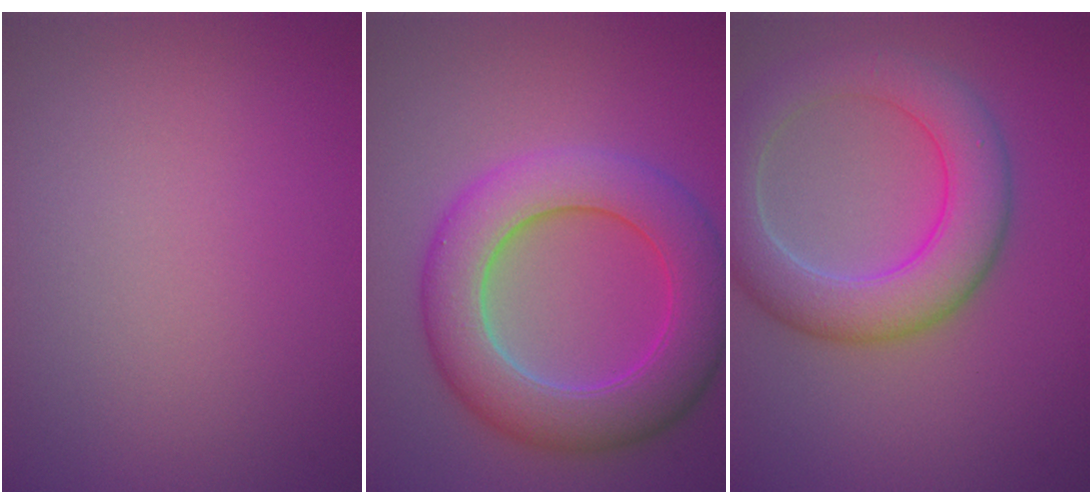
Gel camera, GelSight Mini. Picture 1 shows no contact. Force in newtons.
{"total": 8.3, "press": 8.3, "slide": 0.4}
{"total": 6.8, "press": 6.7, "slide": 0.3}